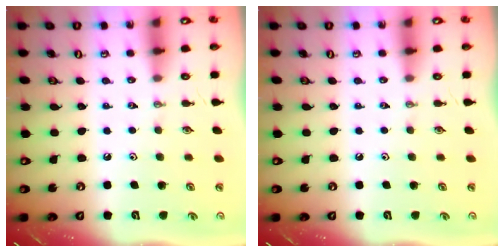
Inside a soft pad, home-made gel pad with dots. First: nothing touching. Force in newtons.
{"total": 0.0}